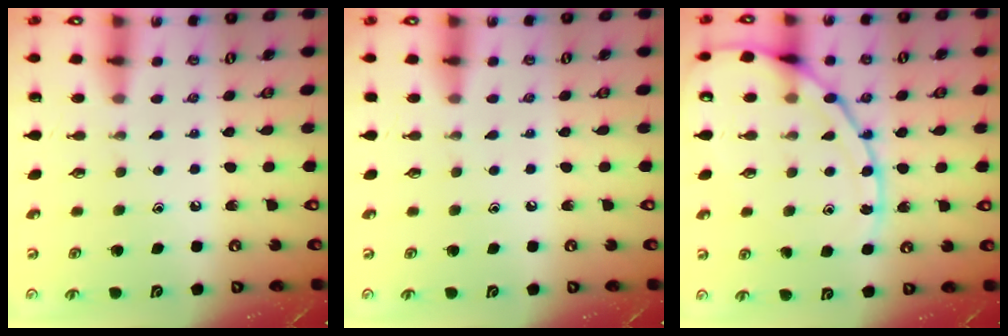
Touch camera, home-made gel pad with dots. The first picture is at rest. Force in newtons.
{"total": 2.8, "press": 2.8, "slide": 0.4}
{"total": 13.4, "press": 13.4, "slide": 1.3}